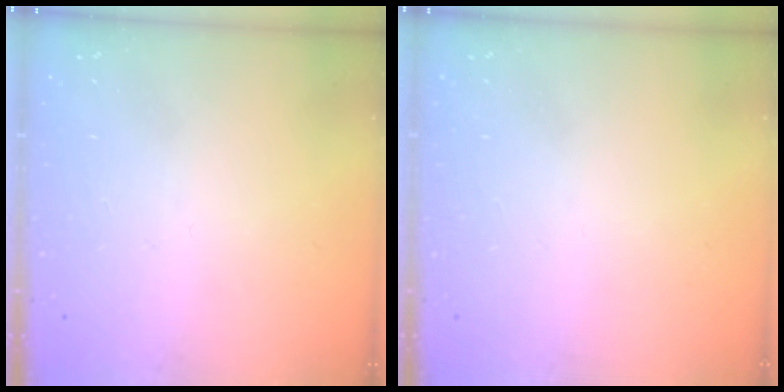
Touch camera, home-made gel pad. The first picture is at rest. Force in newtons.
{"total": 0.0}